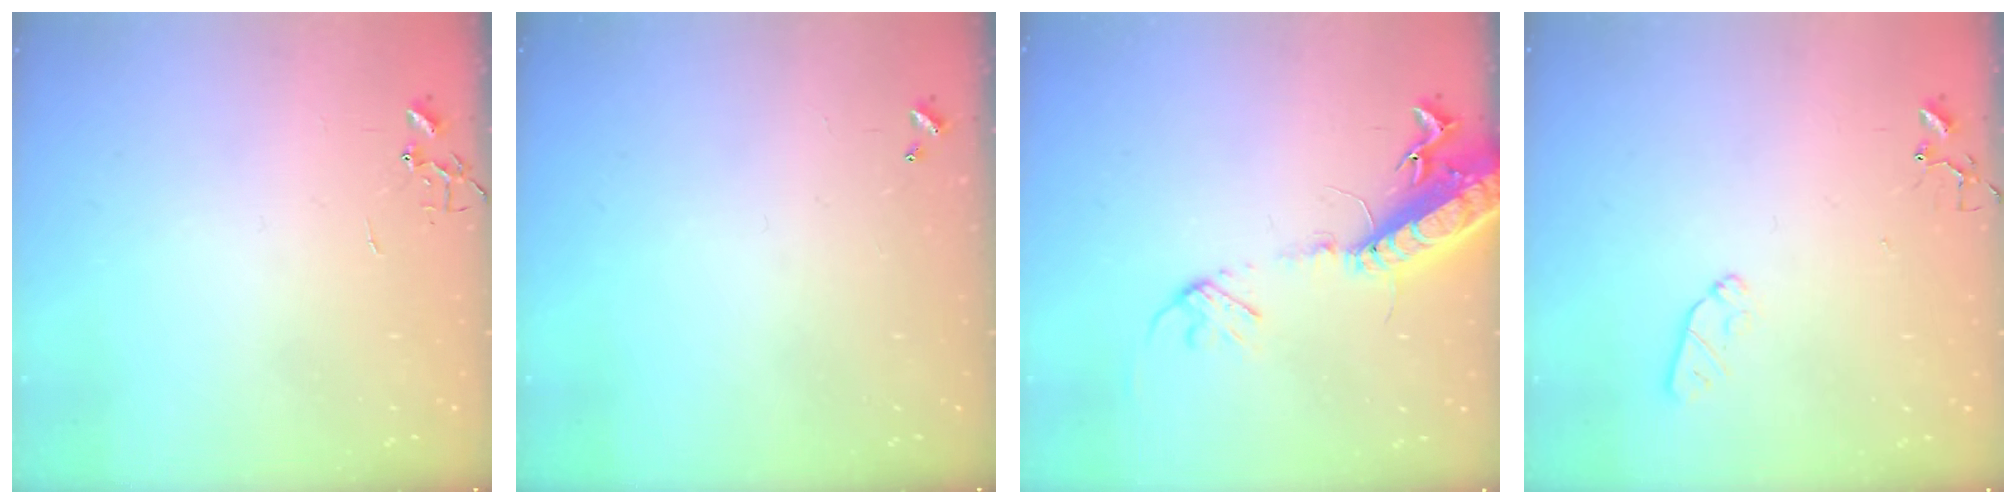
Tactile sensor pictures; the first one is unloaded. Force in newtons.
{"total": 0.0}
{"total": 17.4, "press": 16.9, "slide": 4.1}
{"total": 5.9, "press": 5.8, "slide": 0.8}